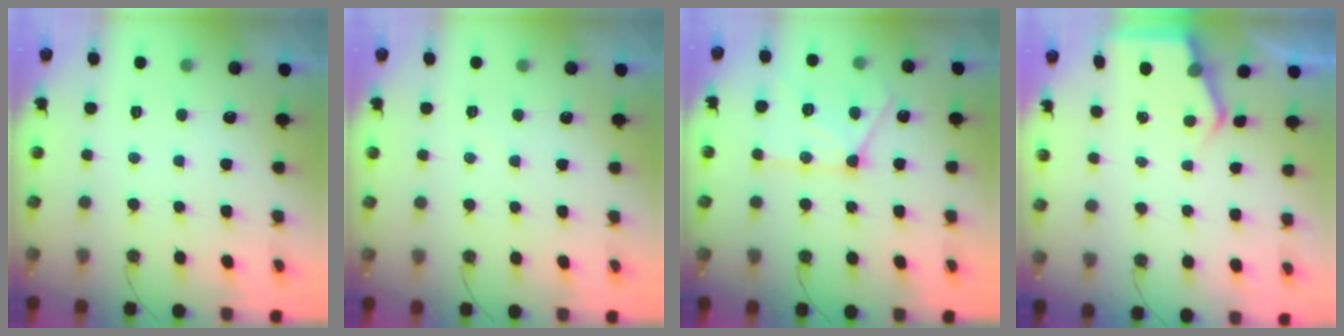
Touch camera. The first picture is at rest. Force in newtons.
{"total": 3.6, "press": 3.6, "slide": 0.5}
{"total": 14.0, "press": 14.0, "slide": 1.2}
{"total": 4.7, "press": 4.6, "slide": 0.3}